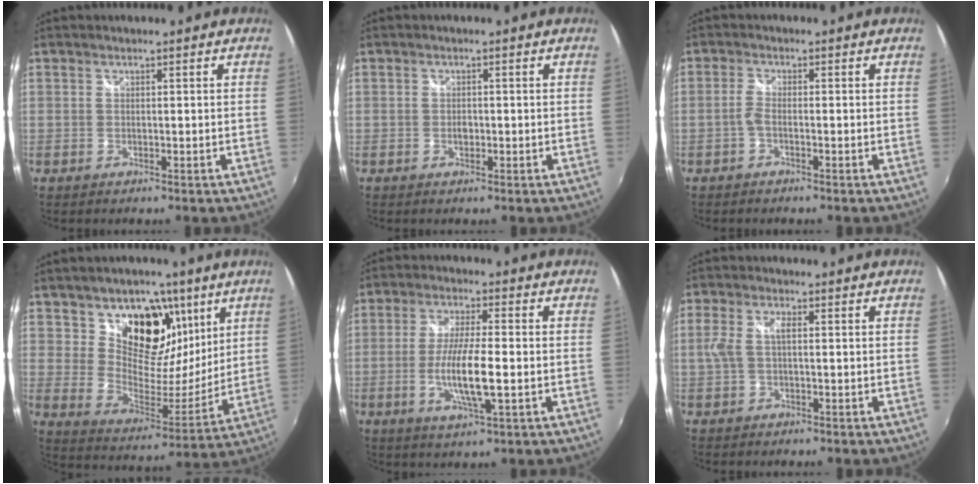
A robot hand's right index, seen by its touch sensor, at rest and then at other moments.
{"total": 1.0, "force": [-0.3, 0.8, 0.5], "torque": [-0.008, 0.003, -0.002]}
{"total": 1.6, "force": [-1.0, 0.4, 1.2], "torque": [-0.035, 0.003, -0.025]}
{"total": 16.7, "force": [8.9, 11.6, 8.1], "torque": [-0.140, -0.010, 0.152]}
{"total": 9.3, "force": [-1.9, 1.1, 9.0], "torque": [-0.175, -0.007, -0.034]}
{"total": 3.5, "force": [-0.1, 1.5, 3.2], "torque": [-0.066, 0.005, -0.001]}